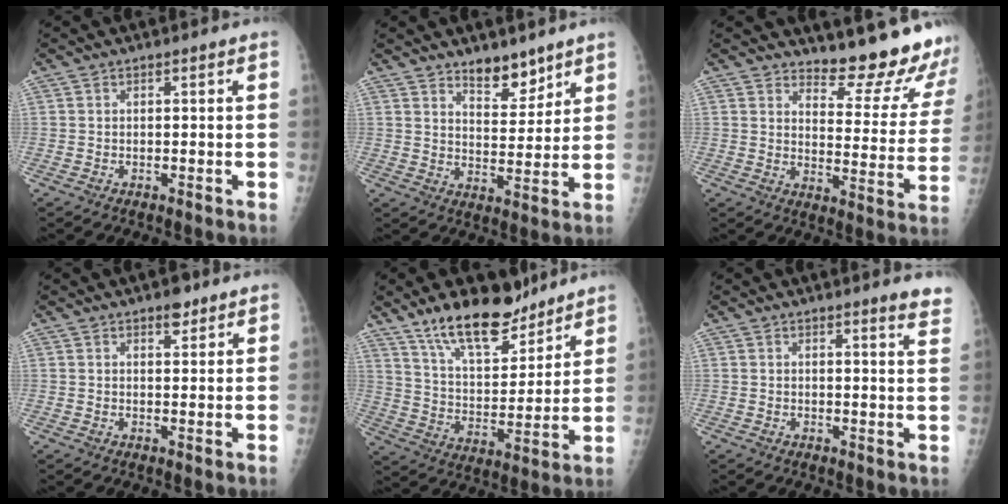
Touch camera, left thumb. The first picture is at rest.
{"total": 7.5, "force": [5.8, 3.3, 3.5], "torque": [-0.026, -0.045, 0.095]}
{"total": 15.5, "force": [14.6, 3.0, 4.3], "torque": [-0.018, -0.159, 0.177]}
{"total": 2.9, "force": [2.1, 1.3, 1.6], "torque": [-0.011, -0.011, 0.029]}
{"total": 15.7, "force": [12.0, 6.3, 7.9], "torque": [-0.095, -0.075, 0.213]}
{"total": 4.9, "force": [4.3, 0.2, 2.4], "torque": [-0.022, -0.026, 0.032]}